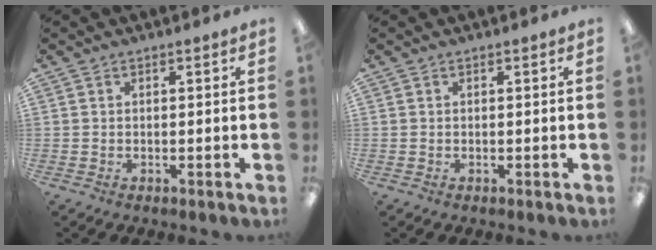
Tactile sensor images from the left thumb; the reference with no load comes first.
{"total": 0.0}